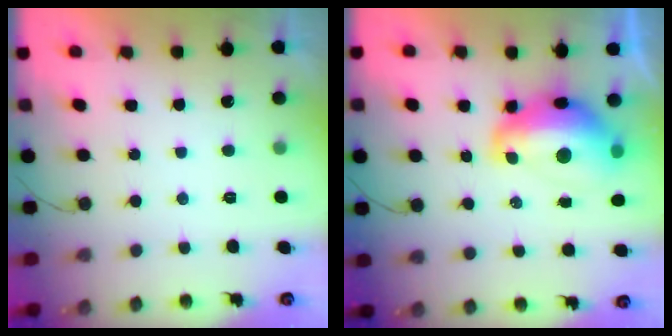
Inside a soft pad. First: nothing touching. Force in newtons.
{"total": 14.6, "press": 14.5, "slide": 1.6}